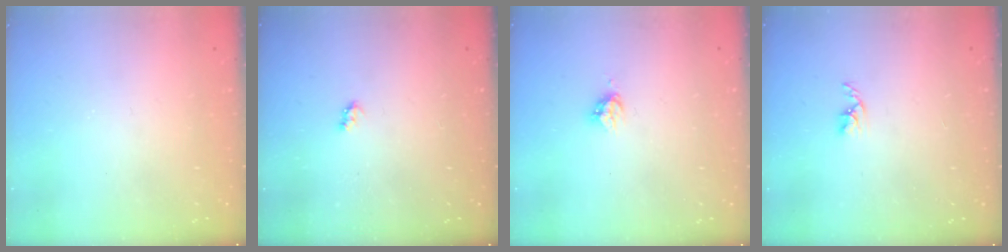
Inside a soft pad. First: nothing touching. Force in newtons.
{"total": 2.6, "press": 2.6, "slide": 0.4}
{"total": 3.7, "press": 3.7, "slide": 0.1}
{"total": 2.5, "press": 2.5, "slide": 0.4}